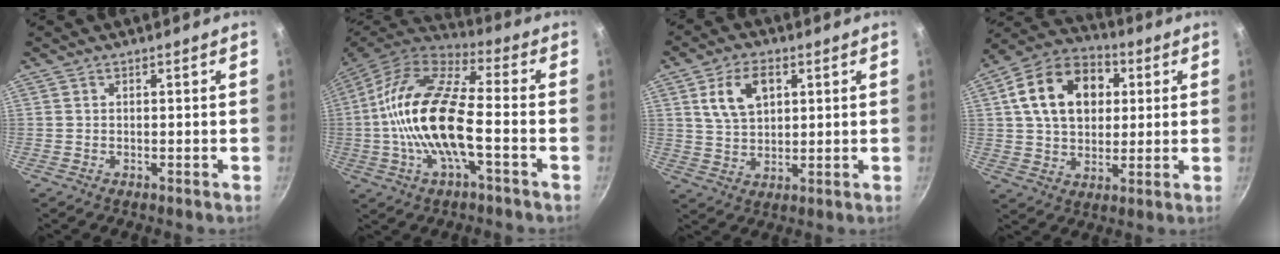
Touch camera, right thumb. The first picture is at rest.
{"total": 18.6, "force": [-2.8, 7.3, 16.9], "torque": [-0.322, 0.035, -0.069]}
{"total": 9.0, "force": [3.2, 5.6, 6.3], "torque": [-0.100, -0.005, 0.060]}
{"total": 17.1, "force": [4.2, 12.2, 11.2], "torque": [-0.161, 0.018, 0.058]}